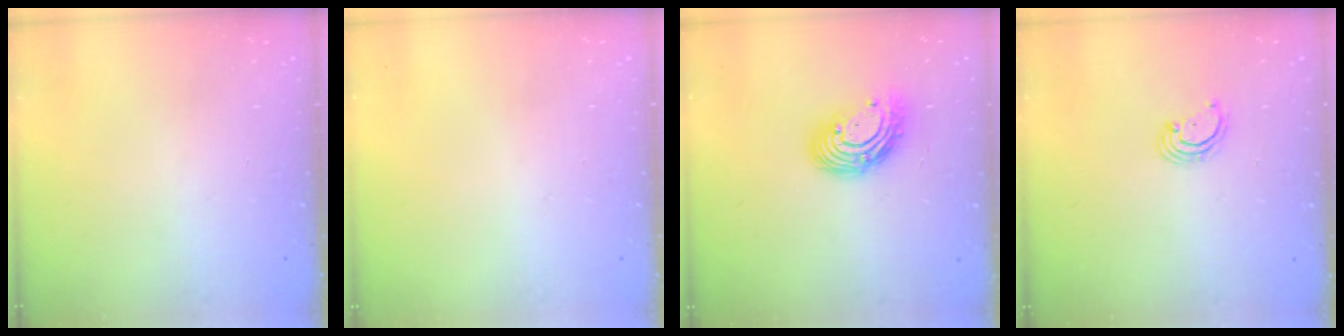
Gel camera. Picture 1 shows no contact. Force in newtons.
{"total": 0.0}
{"total": 12.1, "press": 12.0, "slide": 1.1}
{"total": 2.6, "press": 2.6, "slide": 0.3}